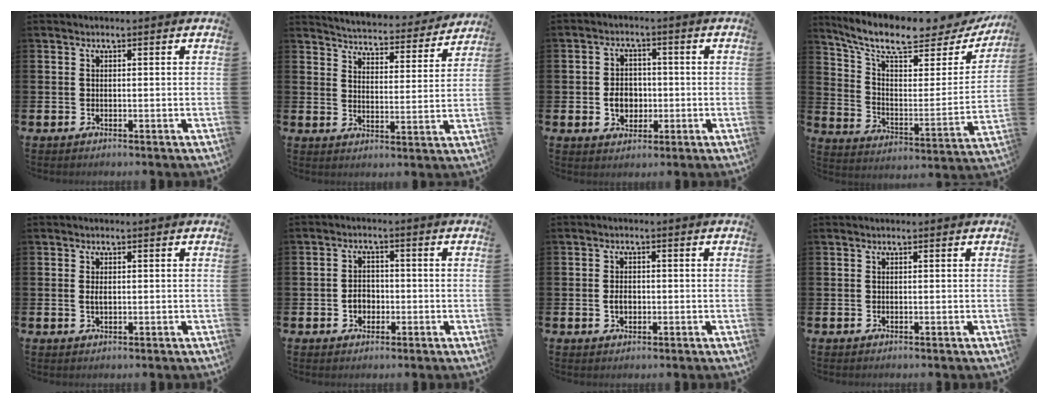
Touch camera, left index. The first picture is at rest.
{"total": 4.7, "force": [4.6, 0.5, 0.2], "torque": [-0.018, -0.044, 0.074]}
{"total": 4.4, "force": [-0.7, 3.6, 2.5], "torque": [-0.037, 0.003, -0.020]}
{"total": 9.7, "force": [8.2, 2.7, 4.4], "torque": [-0.112, -0.056, 0.137]}
{"total": 1.1, "force": [0.1, 0.6, 1.0], "torque": [-0.018, 0.004, 0.001]}
{"total": 2.8, "force": [-0.8, 2.2, 1.4], "torque": [-0.013, -0.003, -0.022]}
{"total": 2.1, "force": [-0.2, 1.5, 1.4], "torque": [-0.019, 0.003, -0.008]}
{"total": 0.0}